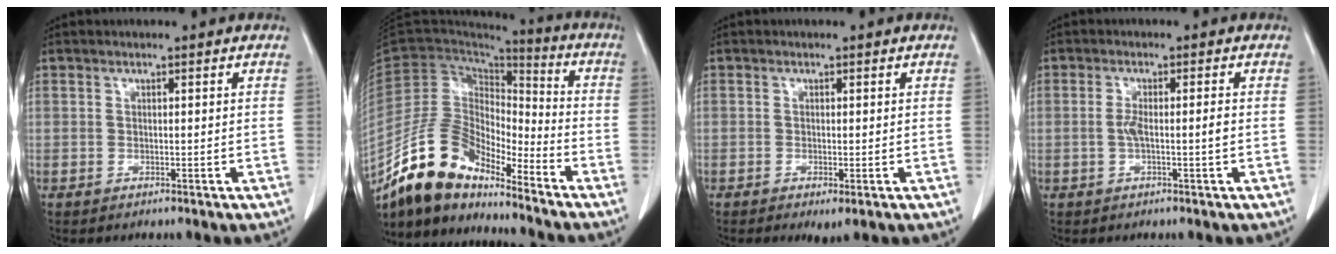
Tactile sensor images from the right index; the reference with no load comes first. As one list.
[{"total": 14.3, "force": [-12.1, 5.2, 5.6], "torque": [-0.107, 0.036, -0.229]}, {"total": 1.9, "force": [-0.9, 0.6, 1.5], "torque": [-0.023, -0.005, -0.009]}, {"total": 2.9, "force": [-0.5, 0.2, 2.8], "torque": [-0.055, 0.000, -0.008]}]